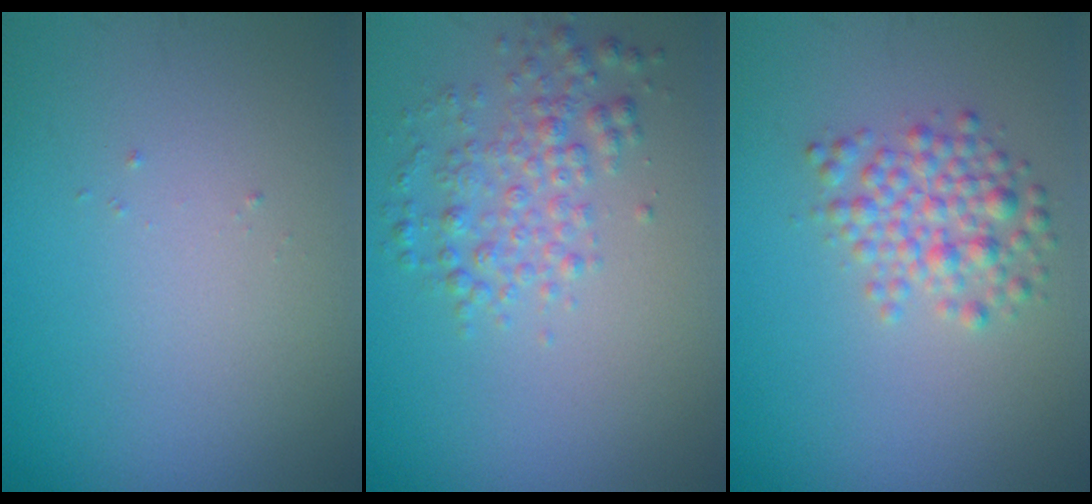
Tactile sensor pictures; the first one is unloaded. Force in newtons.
{"total": 3.0, "press": 3.0, "slide": 0.0}
{"total": 3.2, "press": 3.2, "slide": 0.2}